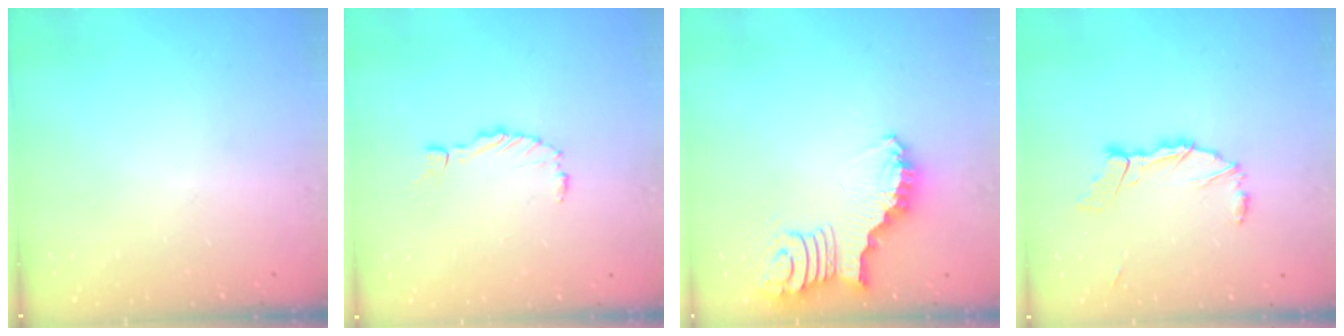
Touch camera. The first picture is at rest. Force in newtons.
{"total": 0.0}
{"total": 2.4, "press": 2.4, "slide": 0.5}
{"total": 10.3, "press": 10.2, "slide": 1.4}